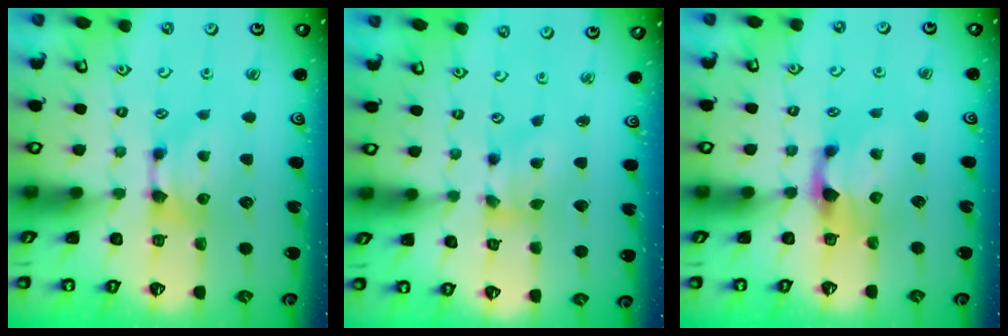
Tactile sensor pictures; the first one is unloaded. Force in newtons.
{"total": 2.9, "press": 2.4, "slide": 1.6}
{"total": 2.2, "press": 1.8, "slide": 1.1}